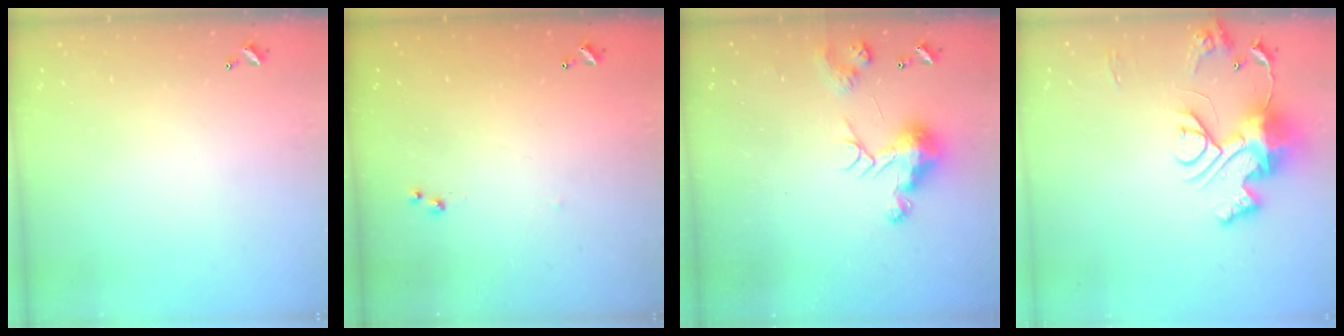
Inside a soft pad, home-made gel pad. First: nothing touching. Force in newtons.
{"total": 4.8, "press": 4.7, "slide": 0.4}
{"total": 8.7, "press": 8.6, "slide": 0.2}
{"total": 13.2, "press": 13.1, "slide": 1.4}